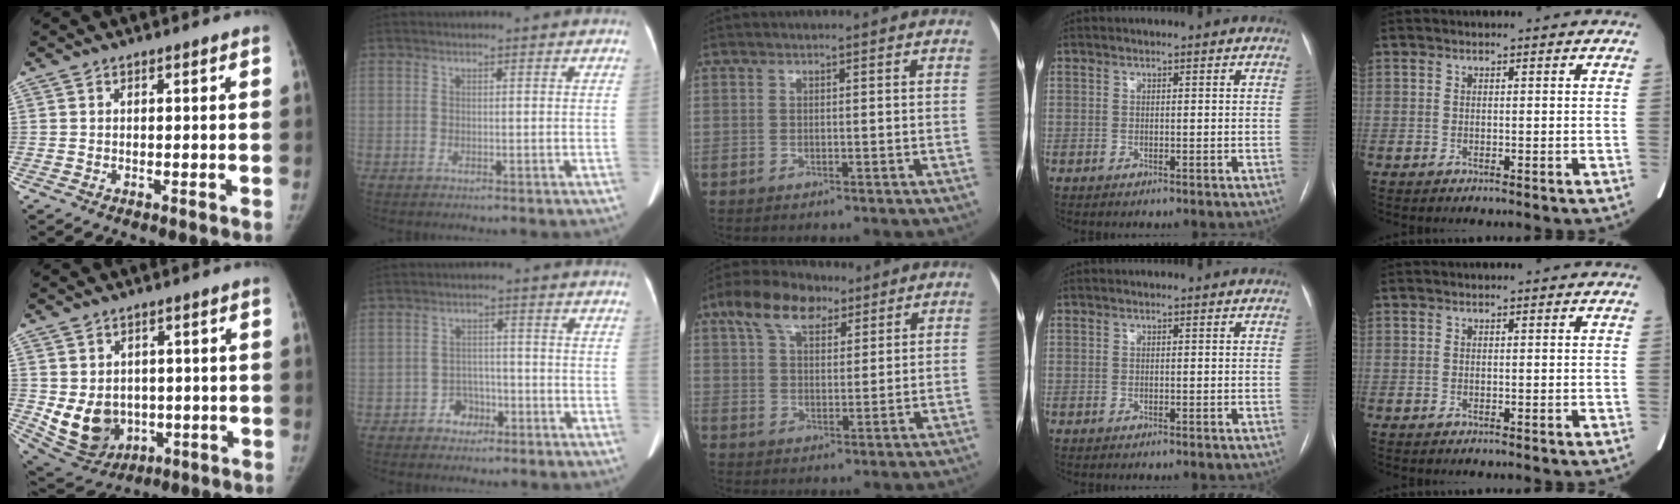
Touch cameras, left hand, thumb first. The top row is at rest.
{"thumb": {"total": 11.6, "force": [-1.3, 9.5, 6.5], "torque": [-0.086, -0.003, 0.008]}, "index": {"total": 3.2, "force": [-1.9, 2.4, 1.0], "torque": [-0.012, 0.011, -0.030]}, "middle": {"total": 9.6, "force": [6.0, 4.9, 5.6], "torque": [-0.108, 0.030, 0.107]}}